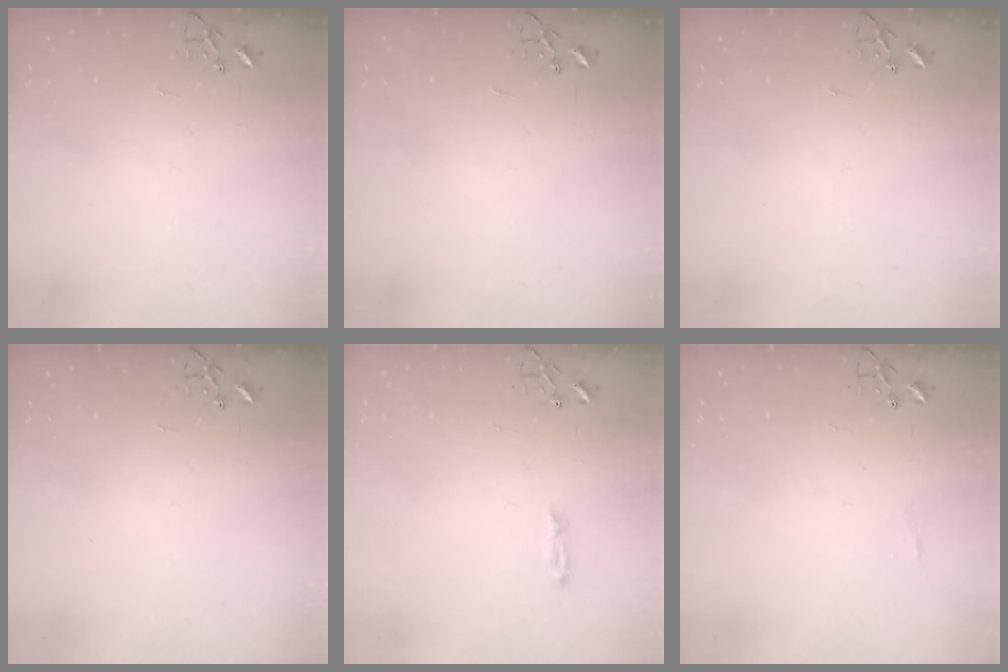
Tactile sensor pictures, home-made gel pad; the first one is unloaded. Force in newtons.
{"total": 0.0}
{"total": 0.0}
{"total": 0.0}
{"total": 3.2, "press": 3.1, "slide": 0.3}
{"total": 3.7, "press": 3.7, "slide": 0.4}